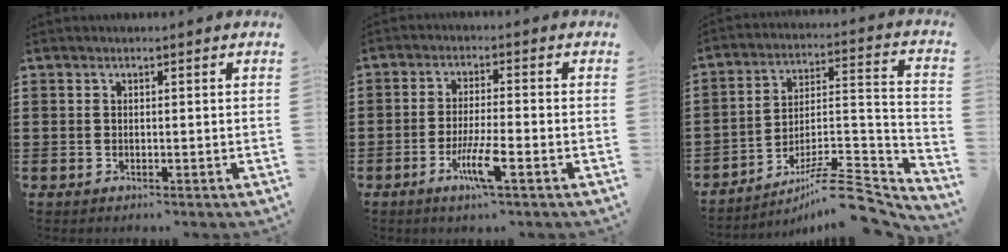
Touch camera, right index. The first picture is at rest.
{"total": 6.0, "force": [-3.0, 0.6, 5.2], "torque": [-0.103, -0.014, -0.054]}
{"total": 10.1, "force": [-8.2, 1.9, 5.6], "torque": [-0.076, 0.026, -0.155]}